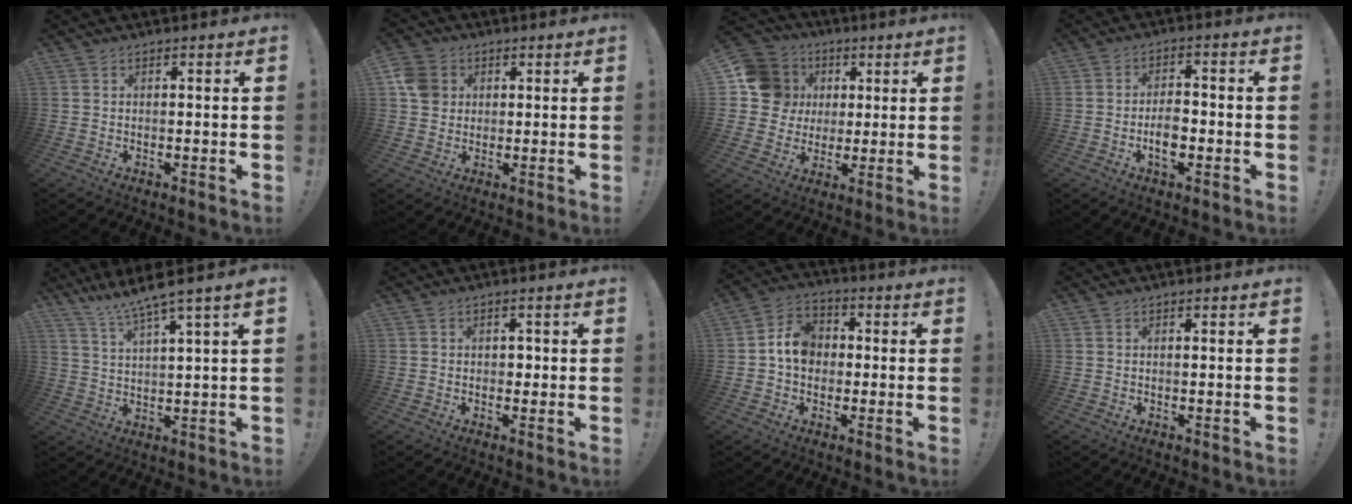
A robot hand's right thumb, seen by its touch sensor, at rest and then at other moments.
{"total": 7.2, "force": [1.8, 6.4, 2.8], "torque": [-0.038, 0.002, 0.037]}
{"total": 14.7, "force": [3.5, 13.2, 5.2], "torque": [-0.074, -0.001, 0.086]}
{"total": 6.4, "force": [-2.3, 3.6, 4.8], "torque": [-0.080, 0.005, -0.042]}
{"total": 8.2, "force": [6.7, -0.8, 4.6], "torque": [-0.093, -0.043, 0.113]}
{"total": 1.8, "force": [-0.1, 1.6, 0.7], "torque": [-0.006, 0.002, -0.005]}
{"total": 9.7, "force": [0.1, 8.1, 5.3], "torque": [-0.069, 0.020, 0.009]}
{"total": 0.0}